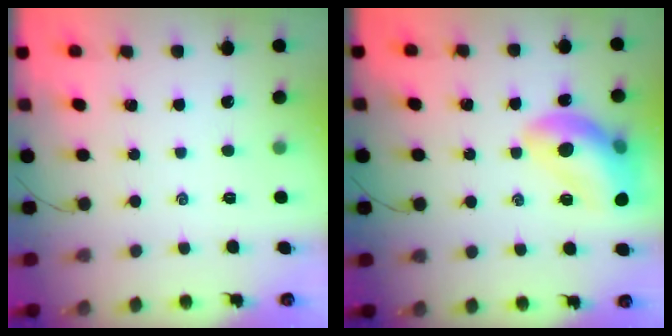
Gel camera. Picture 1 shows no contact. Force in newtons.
{"total": 16.6, "press": 16.4, "slide": 2.3}